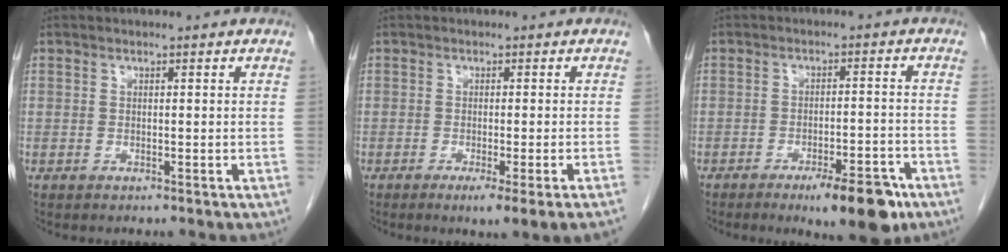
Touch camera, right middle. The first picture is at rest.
{"total": 5.5, "force": [-3.4, -0.9, 4.2], "torque": [-0.043, -0.017, -0.049]}
{"total": 8.8, "force": [-5.6, 2.0, 6.6], "torque": [-0.085, -0.005, -0.078]}